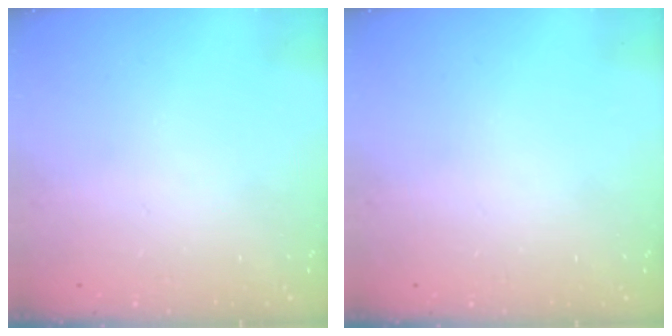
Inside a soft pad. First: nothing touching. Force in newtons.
{"total": 0.0}